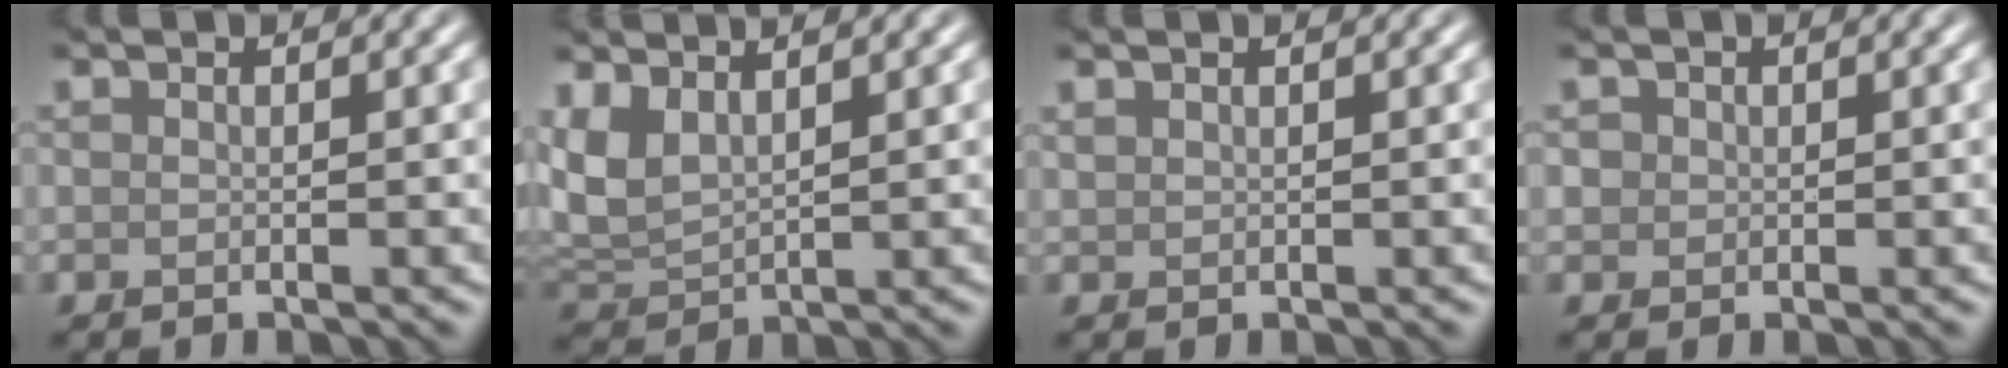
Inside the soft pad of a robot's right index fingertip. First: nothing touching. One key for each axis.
{"total": 3.9, "fx": 1.8, "fy": 2.0, "fz": 2.9, "tx": -0.076, "ty": 0.006, "tz": 0.038}
{"total": 0.5, "fx": 0.5, "fy": 0.2, "fz": 0.1, "tx": -0.005, "ty": 0.002, "tz": 0.012}
{"total": 0.9, "fx": 0.1, "fy": 0.9, "fz": 0.1, "tx": 0.004, "ty": -0.002, "tz": 0.002}